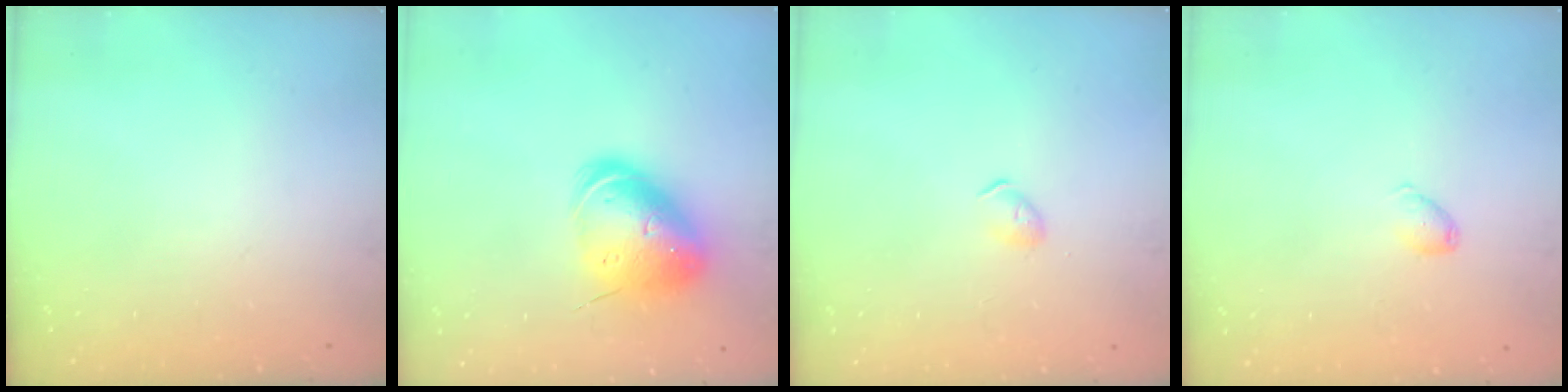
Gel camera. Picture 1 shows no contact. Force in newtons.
{"total": 15.1, "press": 14.9, "slide": 2.9}
{"total": 3.6, "press": 3.5, "slide": 0.6}
{"total": 4.4, "press": 4.4, "slide": 0.7}